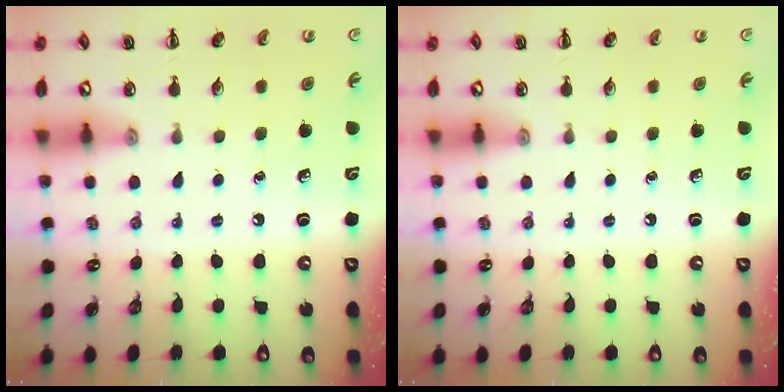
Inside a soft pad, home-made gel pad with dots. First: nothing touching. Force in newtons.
{"total": 0.0}